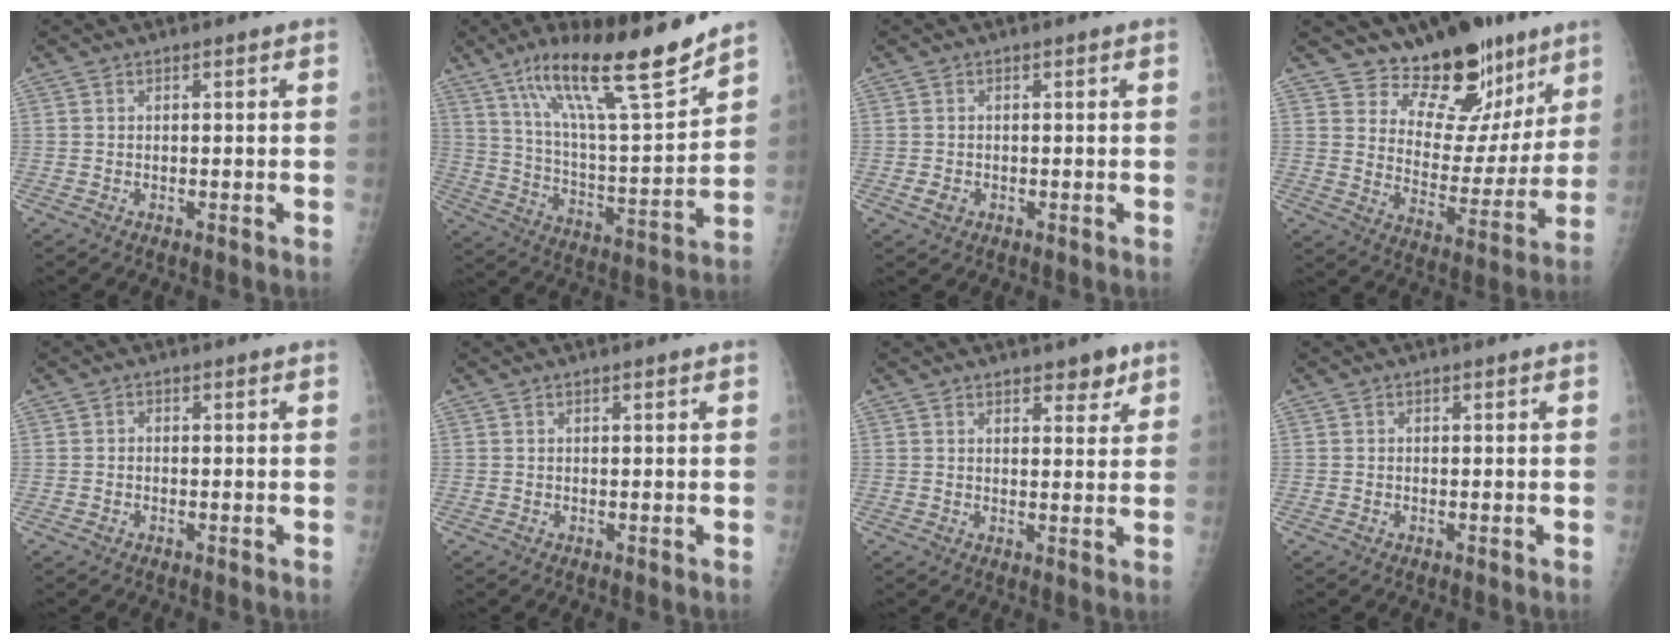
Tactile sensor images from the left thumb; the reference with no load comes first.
{"total": 20.5, "force": [14.6, 3.3, 14.1], "torque": [-0.214, -0.075, 0.253]}
{"total": 1.7, "force": [-0.5, 1.4, 0.9], "torque": [-0.013, 0.001, -0.005]}
{"total": 16.4, "force": [12.1, 8.7, 6.8], "torque": [-0.028, -0.088, 0.186]}
{"total": 0.7, "force": [-0.2, 0.6, 0.2], "torque": [-0.001, 0.003, -0.007]}
{"total": 0.0}
{"total": 4.2, "force": [2.8, 1.9, 2.4], "torque": [-0.010, -0.016, 0.038]}
{"total": 0.0}